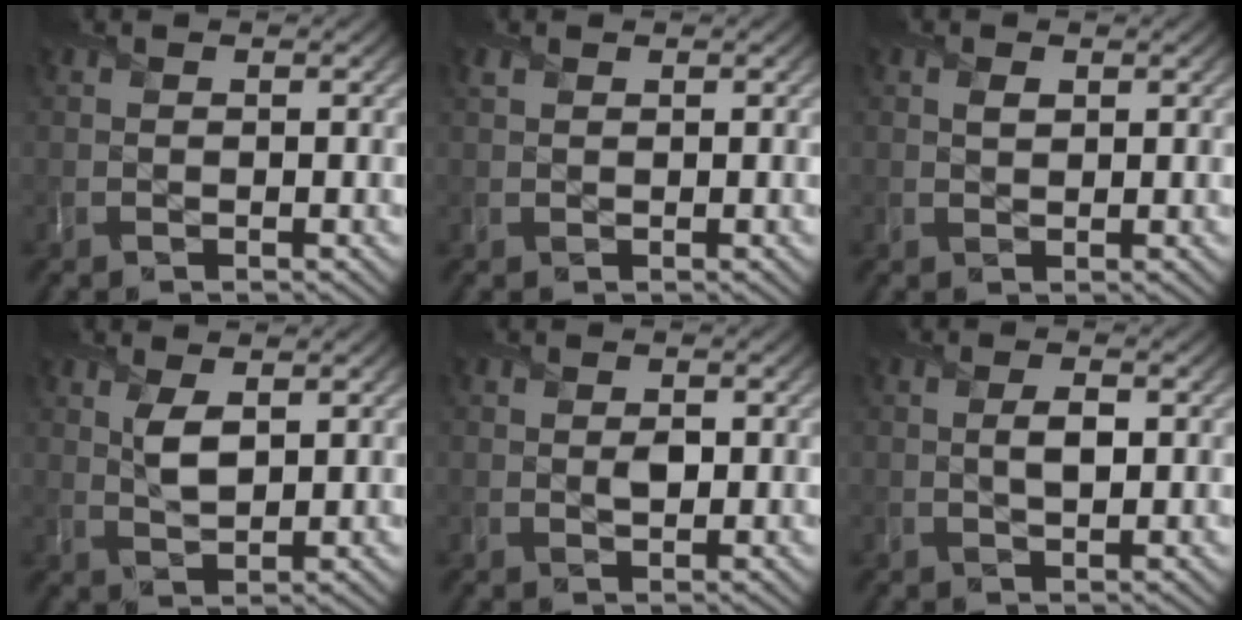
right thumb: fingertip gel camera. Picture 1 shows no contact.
{"total": 0.6, "force": [0.5, 0.3, 0.1], "torque": [-0.008, 0.000, 0.012]}
{"total": 0.9, "force": [0.5, 0.6, 0.4], "torque": [-0.010, -0.003, 0.011]}
{"total": 3.3, "force": [1.4, 1.4, 2.6], "torque": [-0.057, -0.003, 0.031]}
{"total": 1.2, "force": [0.1, 0.9, 0.8], "torque": [-0.013, -0.004, 0.004]}
{"total": 2.0, "force": [0.2, 0.9, 1.8], "torque": [-0.036, 0.000, 0.004]}